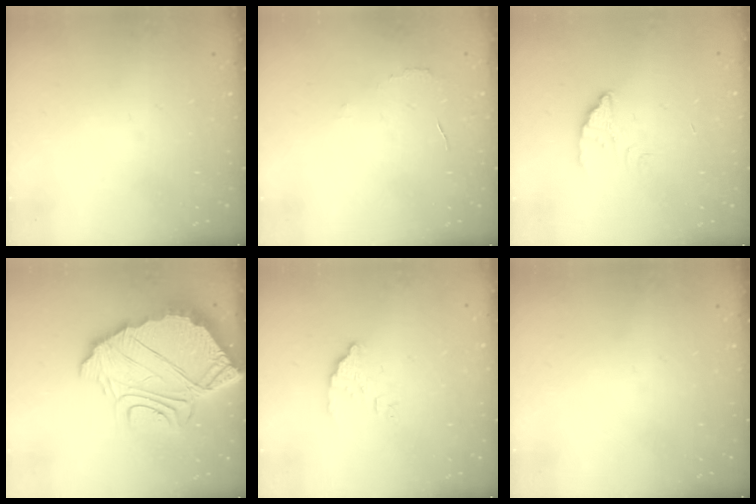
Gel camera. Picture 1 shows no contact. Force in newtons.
{"total": 3.0, "press": 3.0, "slide": 0.2}
{"total": 2.7, "press": 2.7, "slide": 0.1}
{"total": 16.6, "press": 16.5, "slide": 1.5}
{"total": 2.7, "press": 2.7, "slide": 0.2}
{"total": 0.0}